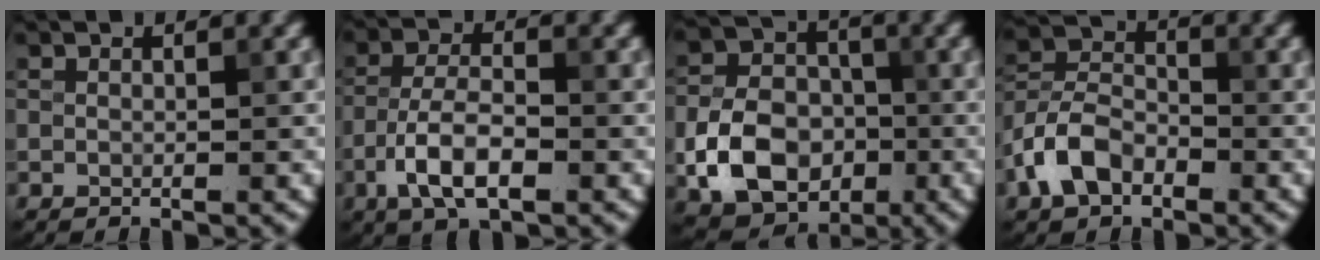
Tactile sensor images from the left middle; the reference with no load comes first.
{"total": 5.0, "force": [-2.3, 2.0, 4.0], "torque": [-0.078, 0.003, -0.048]}
{"total": 7.9, "force": [-2.4, 5.8, 4.7], "torque": [-0.087, -0.001, -0.050]}
{"total": 5.1, "force": [-2.6, 3.1, 3.0], "torque": [-0.061, 0.007, -0.059]}